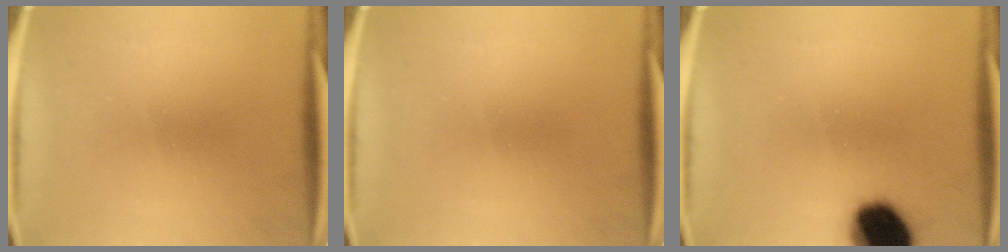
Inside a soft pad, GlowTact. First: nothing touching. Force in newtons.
{"total": 0.0}
{"total": 16.4}